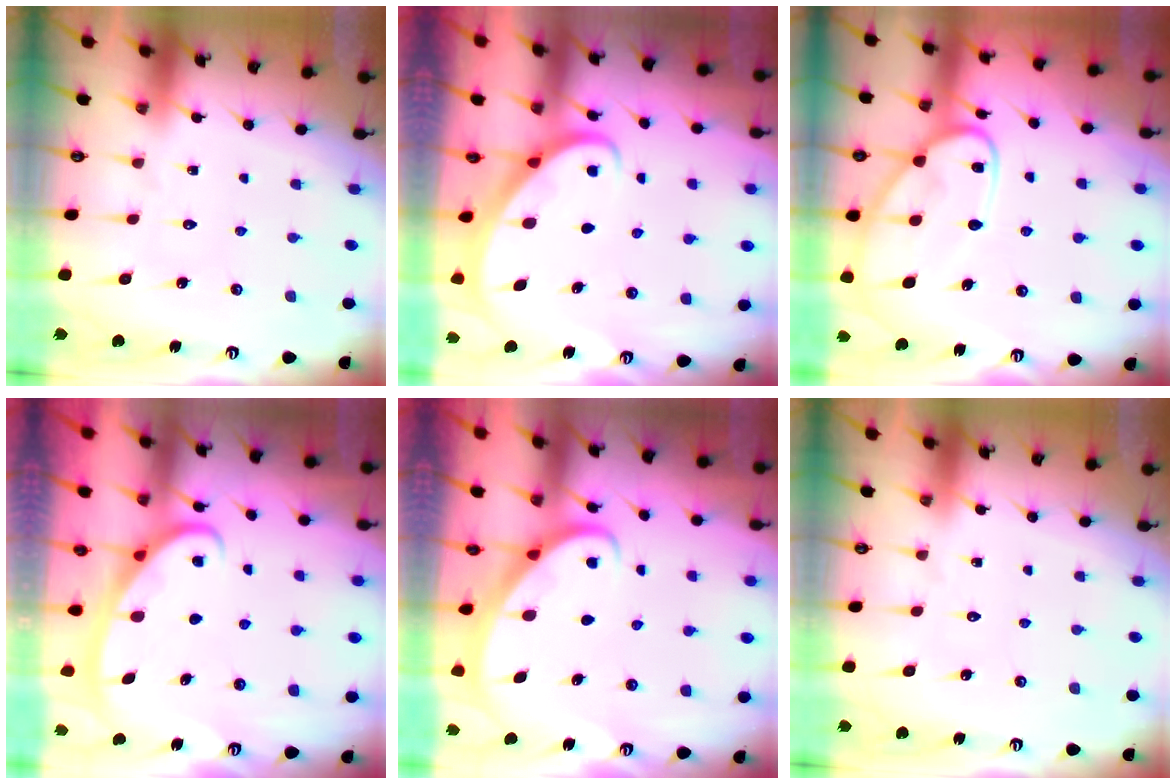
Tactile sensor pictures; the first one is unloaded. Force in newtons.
{"total": 2.9, "press": 2.9, "slide": 0.2}
{"total": 11.4, "press": 11.4, "slide": 1.1}
{"total": 2.8, "press": 2.8, "slide": 0.4}
{"total": 2.8, "press": 2.8, "slide": 0.2}
{"total": 0.0}